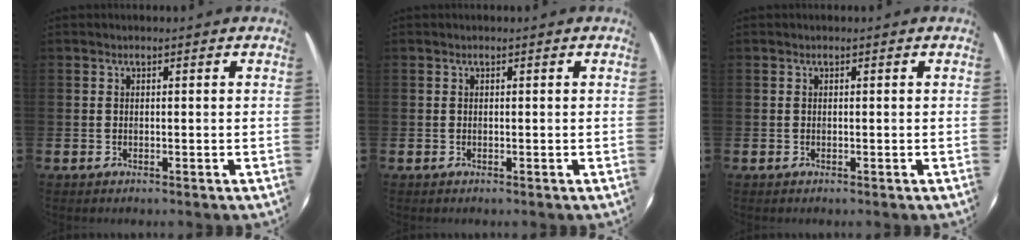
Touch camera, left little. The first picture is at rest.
{"total": 0.0}
{"total": 0.0}